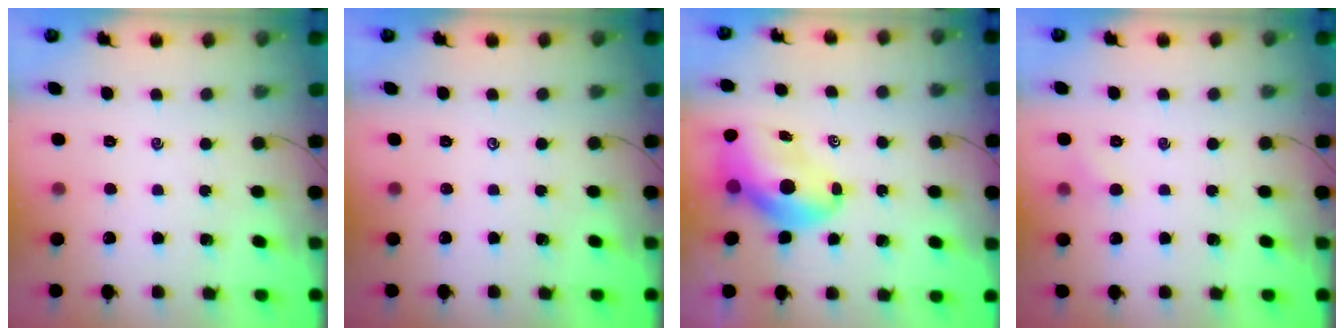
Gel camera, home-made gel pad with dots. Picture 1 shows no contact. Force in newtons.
{"total": 0.0}
{"total": 10.9, "press": 10.4, "slide": 3.1}
{"total": 3.6, "press": 3.4, "slide": 1.1}